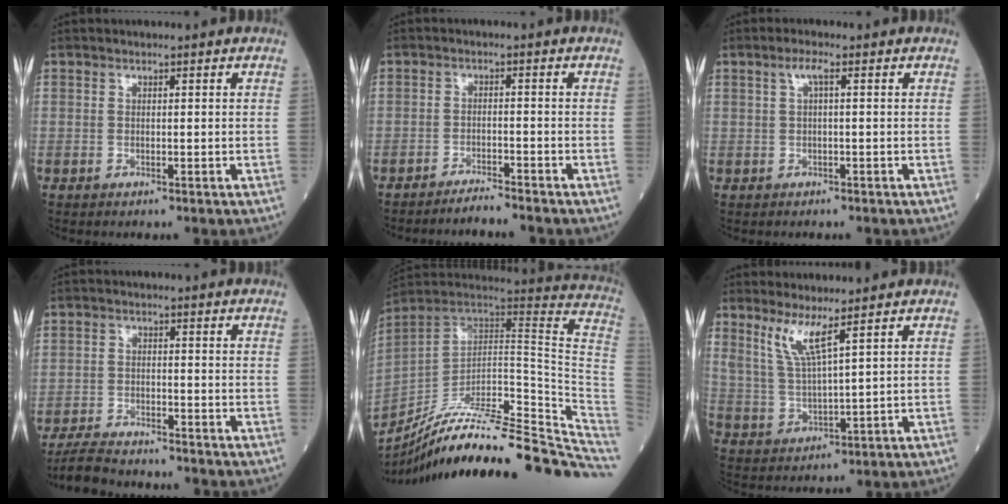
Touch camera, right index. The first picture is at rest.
{"total": 3.4, "force": [-3.3, -0.5, 0.5], "torque": [-0.007, -0.012, -0.053]}
{"total": 1.7, "force": [0.3, 0.3, 1.7], "torque": [-0.034, 0.007, 0.005]}
{"total": 8.1, "force": [-7.7, 0.9, 2.5], "torque": [-0.042, -0.017, -0.129]}
{"total": 32.4, "force": [-28.3, 2.0, 15.5], "torque": [-0.116, -0.019, -0.403]}
{"total": 5.9, "force": [3.9, -0.1, 4.4], "torque": [-0.096, -0.011, 0.087]}